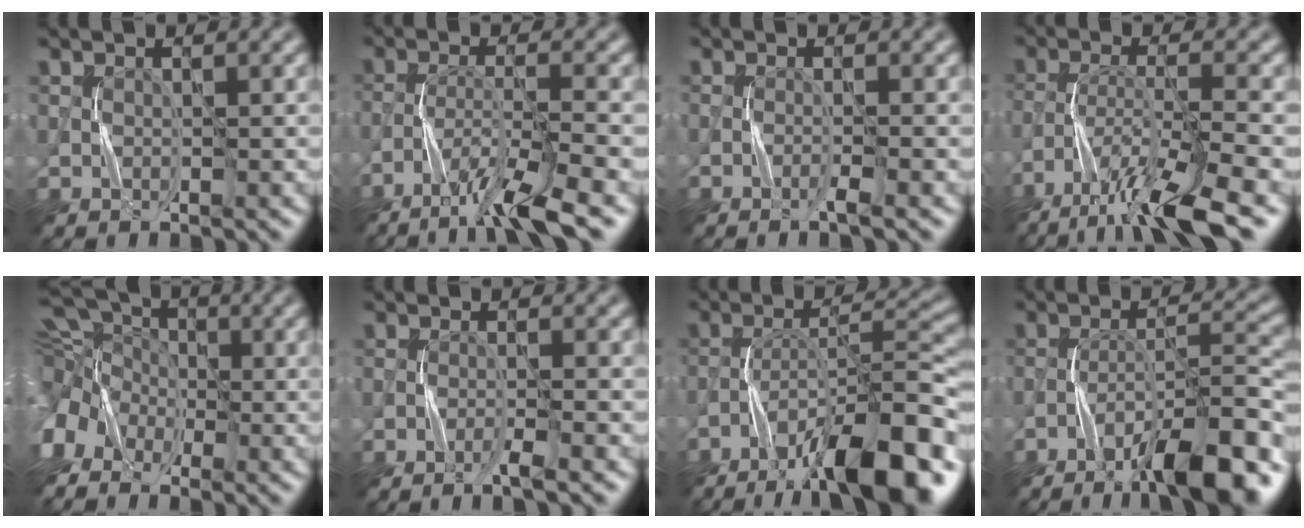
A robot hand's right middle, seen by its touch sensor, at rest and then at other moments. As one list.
[{"total": 6.5, "force": [-4.7, 0.6, 4.5], "torque": [-0.071, -0.001, -0.085]}, {"total": 1.1, "force": [-0.7, -0.1, 0.9], "torque": [-0.012, 0.002, -0.020]}, {"total": 9.7, "force": [-7.1, 1.8, 6.4], "torque": [-0.115, -0.001, -0.124]}, {"total": 8.1, "force": [-2.0, 5.7, 5.5], "torque": [-0.128, -0.002, -0.037]}, {"total": 1.5, "force": [-1.0, -0.1, 1.2], "torque": [-0.014, 0.003, -0.026]}, {"total": 12.4, "force": [-8.1, 3.2, 8.8], "torque": [-0.132, 0.016, -0.137]}, {"total": 9.8, "force": [-6.5, 2.1, 7.0], "torque": [-0.104, 0.019, -0.108]}]